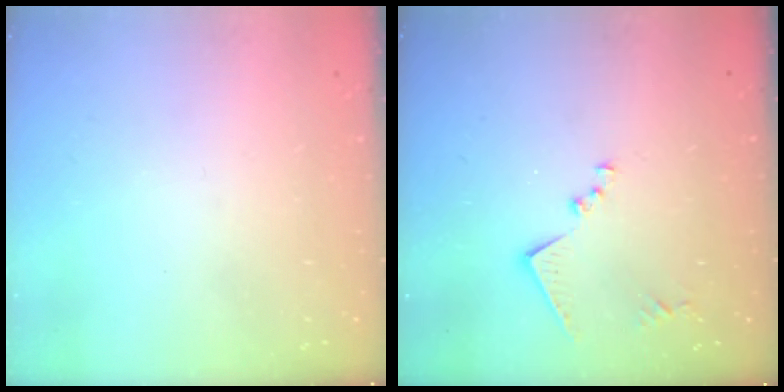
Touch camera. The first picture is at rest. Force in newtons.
{"total": 10.1, "press": 10.1, "slide": 0.6}